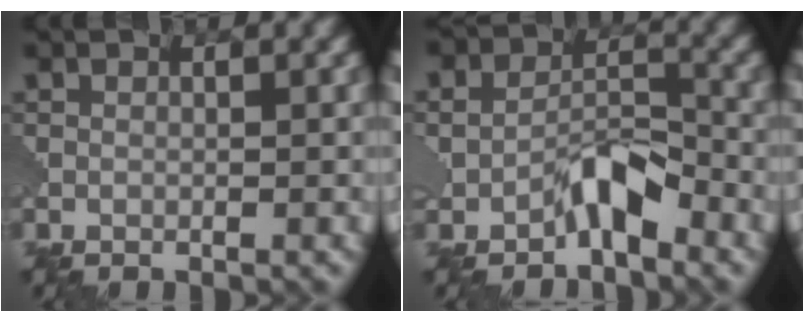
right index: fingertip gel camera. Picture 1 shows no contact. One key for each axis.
{"total": 3.3, "fx": -1.9, "fy": 2.0, "fz": 1.9, "tx": -0.025, "ty": 0.014, "tz": -0.036}